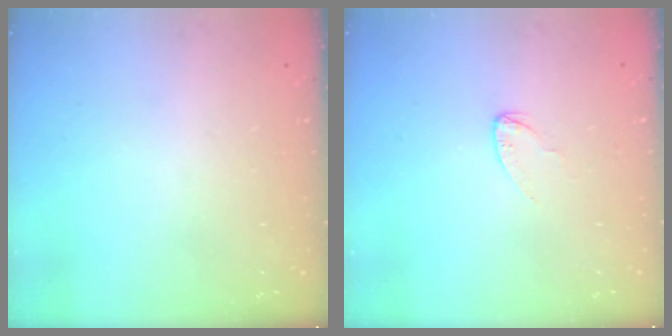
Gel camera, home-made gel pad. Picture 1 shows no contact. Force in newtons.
{"total": 2.6, "press": 2.6, "slide": 0.2}